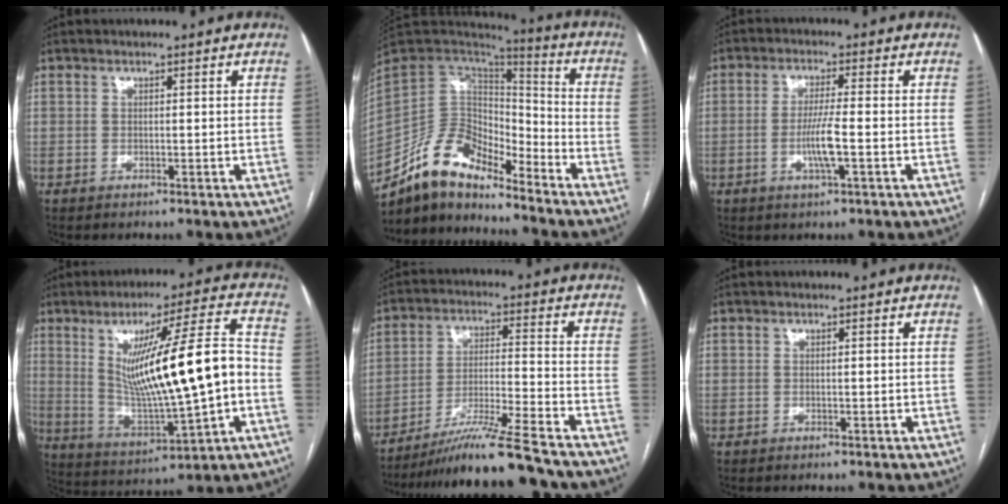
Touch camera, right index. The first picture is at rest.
{"total": 12.2, "force": [-10.5, 4.5, 4.2], "torque": [-0.074, 0.045, -0.197]}
{"total": 5.2, "force": [-1.4, 0.0, 5.0], "torque": [-0.098, -0.008, -0.026]}
{"total": 18.8, "force": [0.3, 1.7, 18.7], "torque": [-0.314, 0.005, 0.014]}
{"total": 14.5, "force": [-12.4, -1.2, 7.5], "torque": [-0.121, -0.017, -0.207]}
{"total": 0.0}